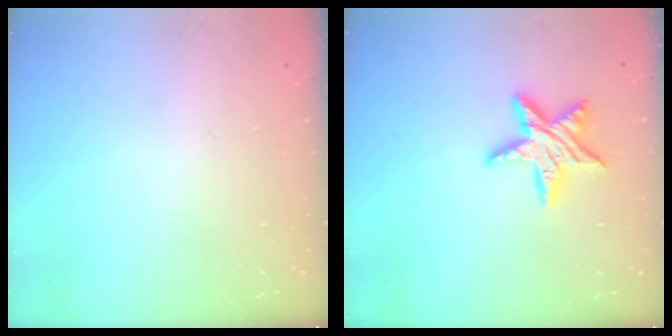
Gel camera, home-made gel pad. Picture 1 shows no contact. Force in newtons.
{"total": 11.9, "press": 11.9, "slide": 0.7}